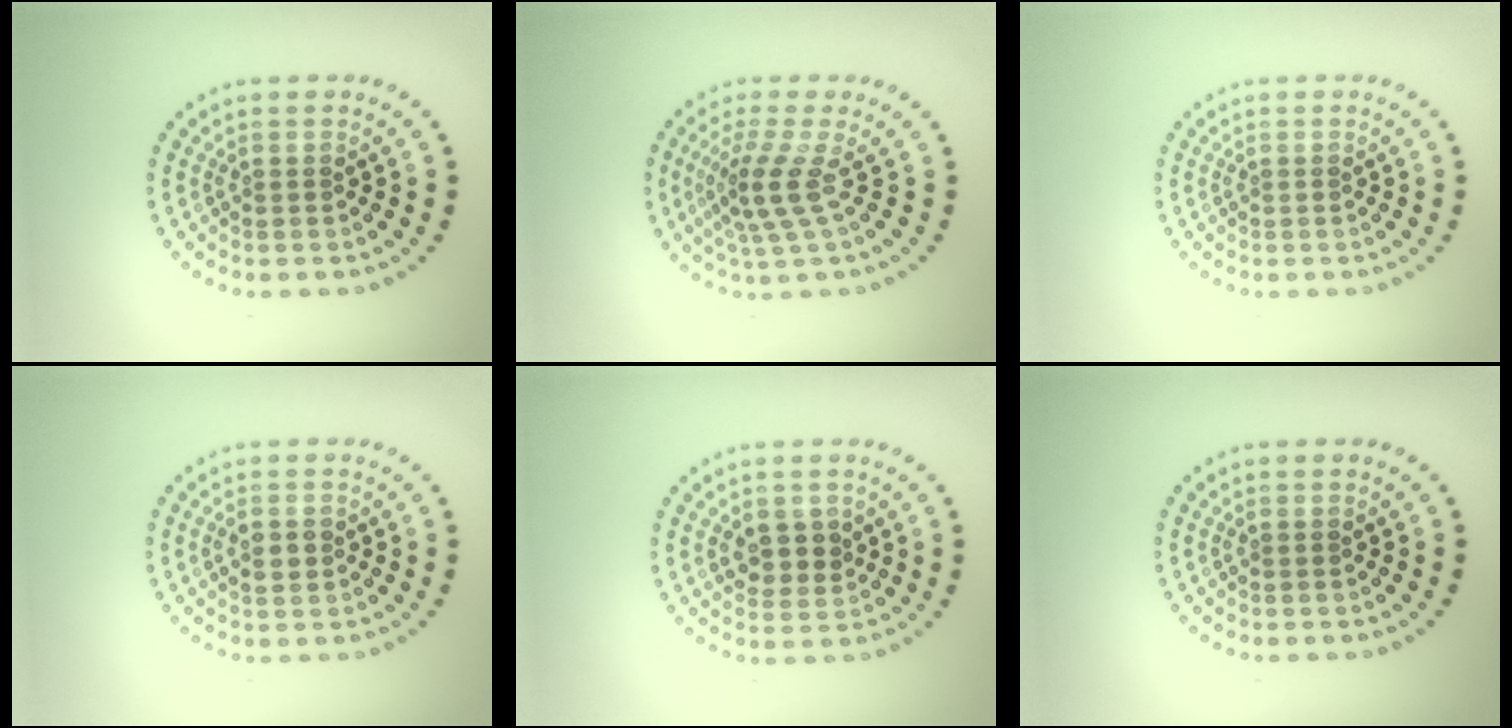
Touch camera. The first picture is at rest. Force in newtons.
{"total": 3.2, "press": 2.2, "slide": 2.4}
{"total": 0.0}
{"total": 1.5, "press": 1.5, "slide": 0.0}
{"total": 2.6, "press": 2.4, "slide": 0.8}
{"total": 0.0}